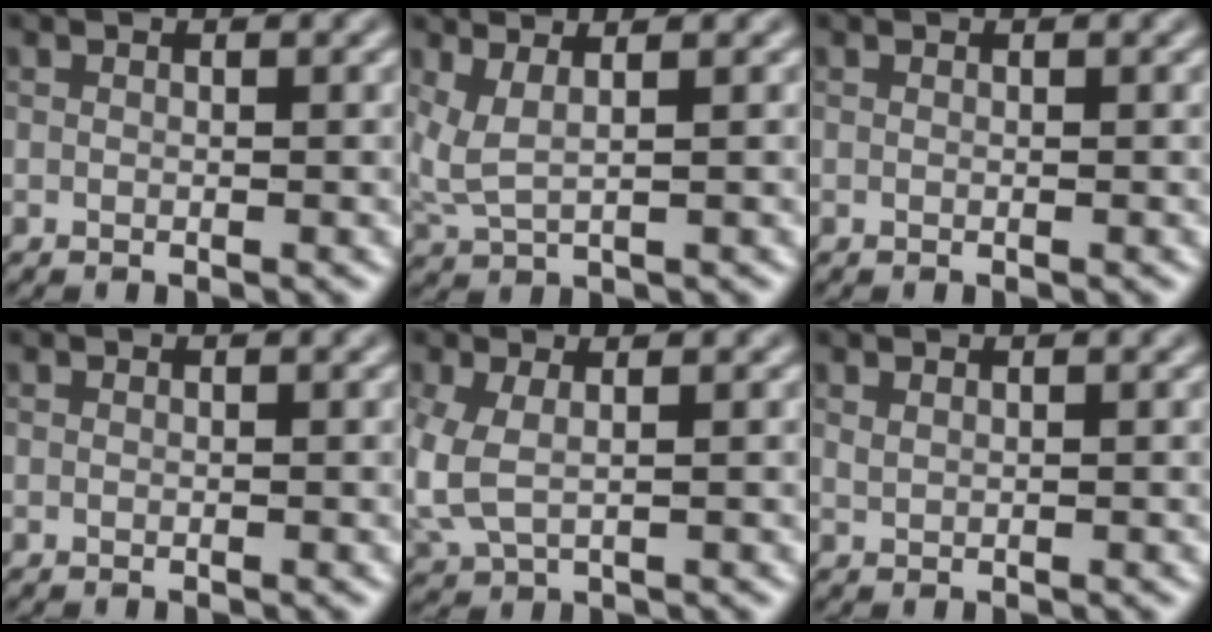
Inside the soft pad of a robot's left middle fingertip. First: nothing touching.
{"total": 2.6, "force": [1.3, 0.7, 2.1], "torque": [-0.053, -0.003, 0.030]}
{"total": 0.0}
{"total": 0.0}
{"total": 3.5, "force": [0.3, 2.0, 2.9], "torque": [-0.088, -0.006, 0.007]}
{"total": 0.5, "force": [0.5, 0.2, 0.2], "torque": [-0.006, 0.002, 0.011]}